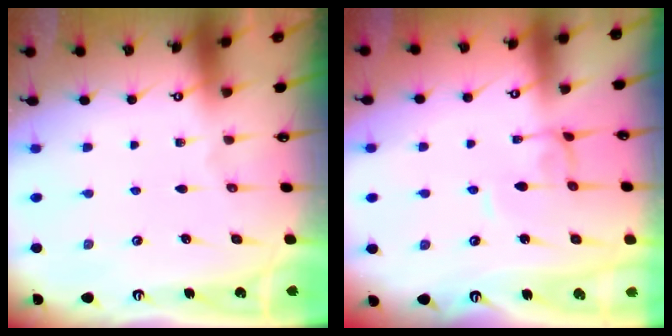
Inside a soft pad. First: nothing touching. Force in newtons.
{"total": 2.1, "press": 2.1, "slide": 0.2}